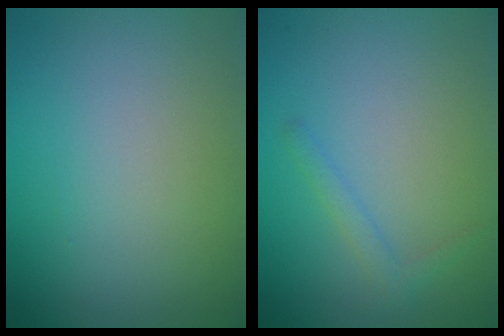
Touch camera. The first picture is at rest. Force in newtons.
{"total": 1.2, "press": 1.2, "slide": 0.1}